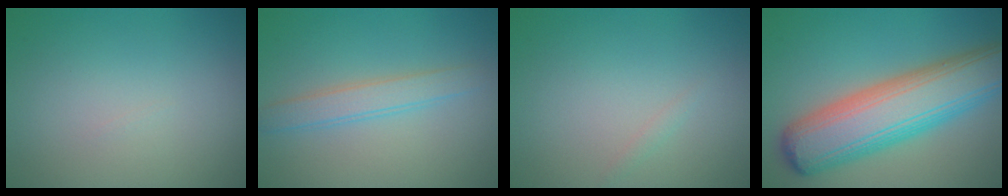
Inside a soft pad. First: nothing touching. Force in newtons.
{"total": 2.5, "press": 2.5, "slide": 0.0}
{"total": 0.6, "press": 0.5, "slide": 0.1}
{"total": 10.2, "press": 10.2, "slide": 0.3}